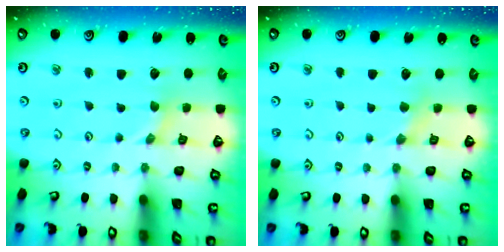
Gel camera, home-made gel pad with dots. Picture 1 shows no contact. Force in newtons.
{"total": 2.9, "press": 2.8, "slide": 0.5}